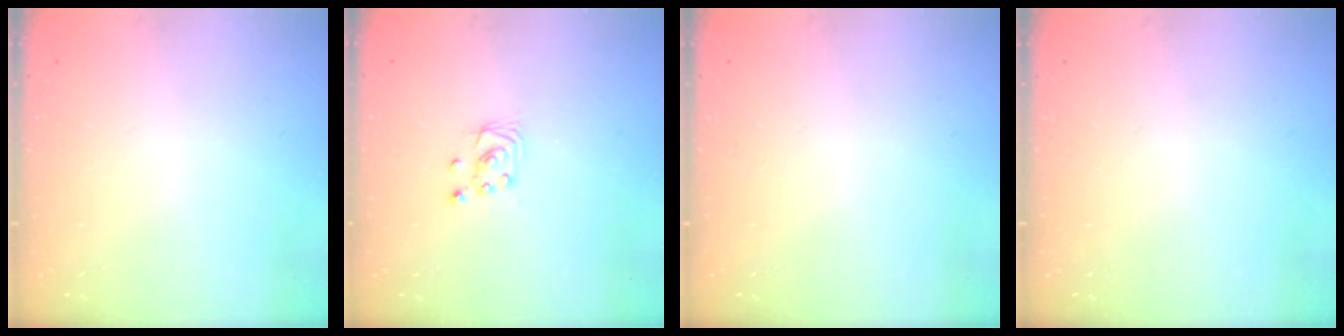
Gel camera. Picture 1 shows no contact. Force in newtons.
{"total": 2.7, "press": 2.7, "slide": 0.2}
{"total": 0.0}
{"total": 0.0}